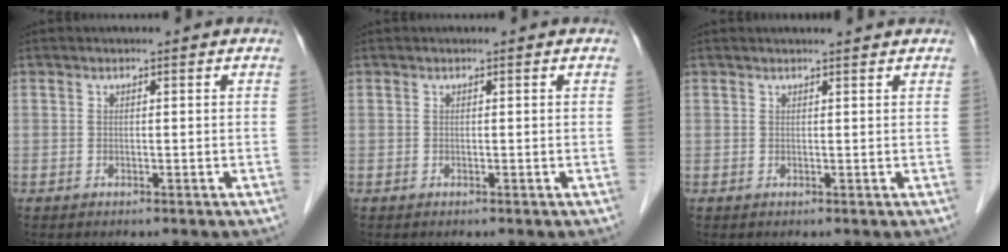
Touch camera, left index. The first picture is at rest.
{"total": 0.0}
{"total": 2.6, "force": [2.5, -0.1, 0.7], "torque": [-0.010, 0.011, 0.031]}